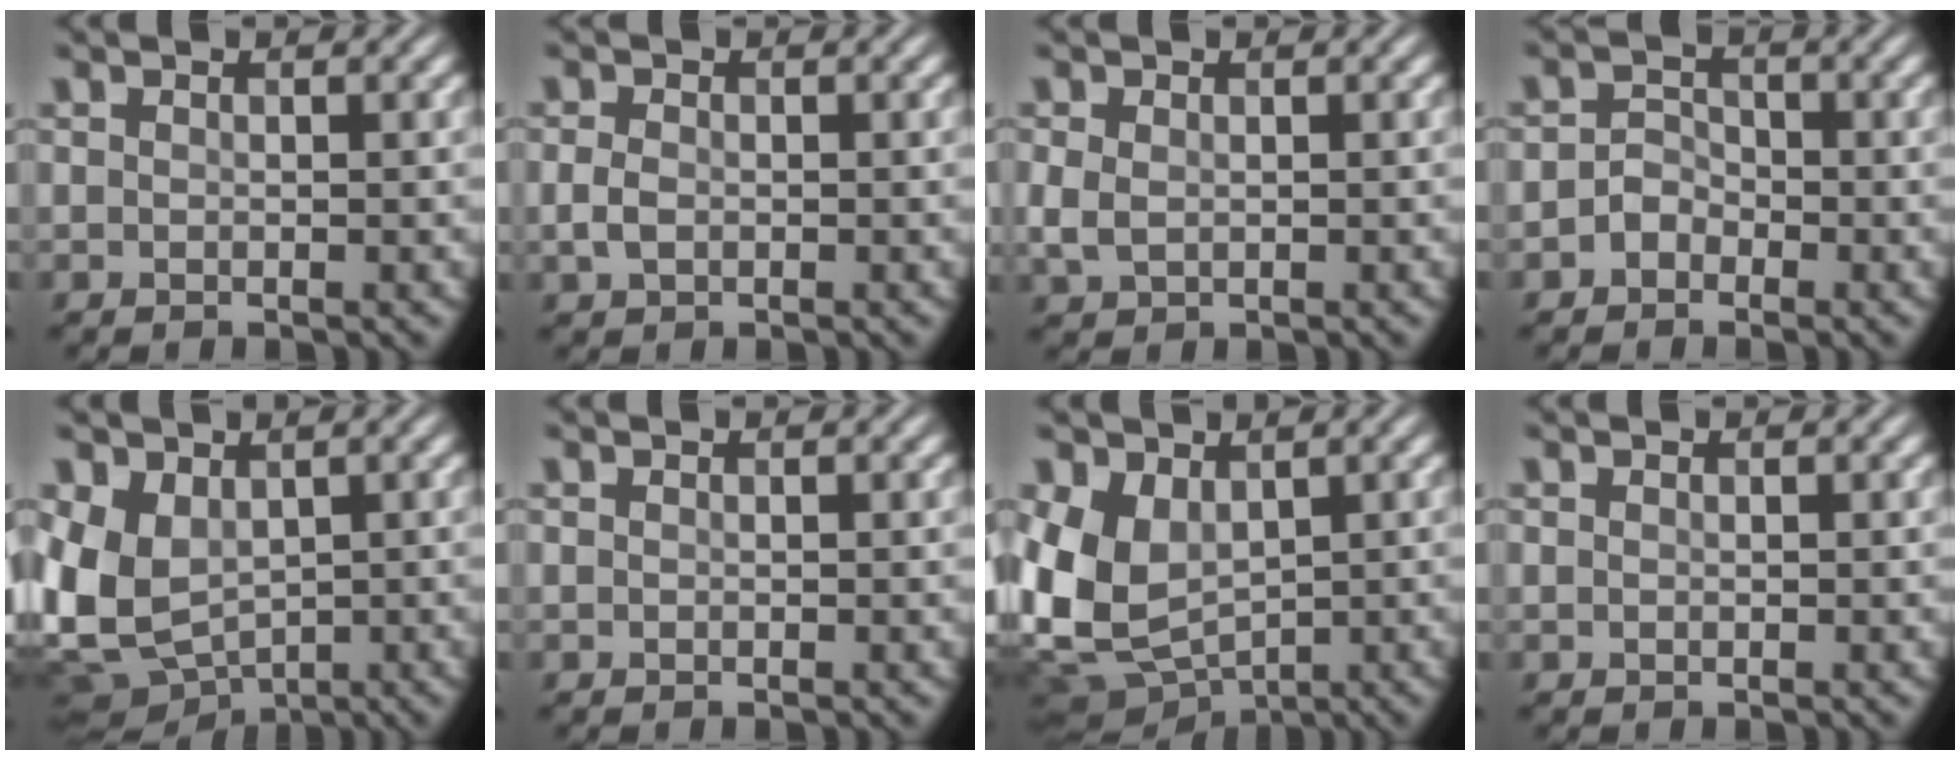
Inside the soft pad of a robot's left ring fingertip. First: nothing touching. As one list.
[{"total": 1.4, "force": [-0.2, 1.0, 1.0], "torque": [-0.023, 0.001, -0.006]}, {"total": 1.8, "force": [0.0, 1.4, 1.2], "torque": [-0.033, -0.001, 0.002]}, {"total": 1.6, "force": [-0.8, 1.2, 0.6], "torque": [-0.009, 0.009, -0.018]}, {"total": 7.6, "force": [0.1, 5.5, 5.2], "torque": [-0.132, -0.020, 0.005]}, {"total": 0.0}, {"total": 7.1, "force": [0.8, 4.9, 5.0], "torque": [-0.118, -0.015, 0.017]}, {"total": 0.0}]